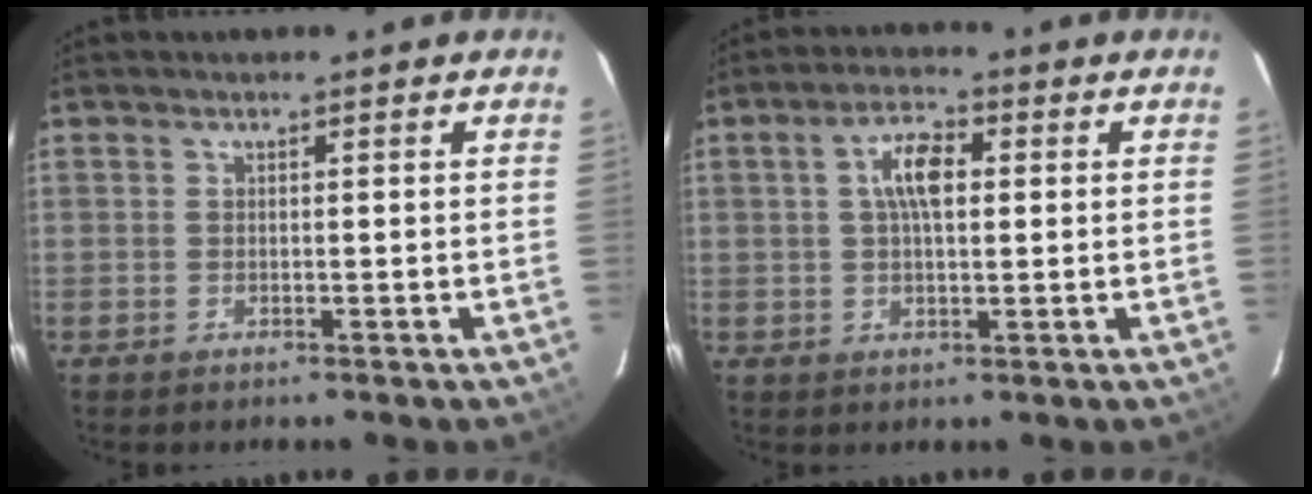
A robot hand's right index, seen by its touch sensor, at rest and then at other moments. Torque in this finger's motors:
{"motor_torque": [0.21, -0.07, 0.19, 0.07]}